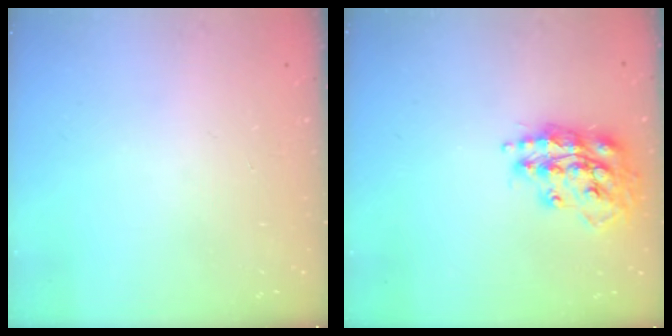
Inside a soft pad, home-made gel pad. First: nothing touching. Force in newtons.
{"total": 16.2, "press": 16.2, "slide": 1.4}